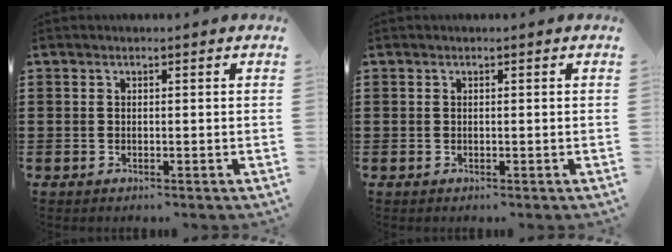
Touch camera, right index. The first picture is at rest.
{"total": 0.0}